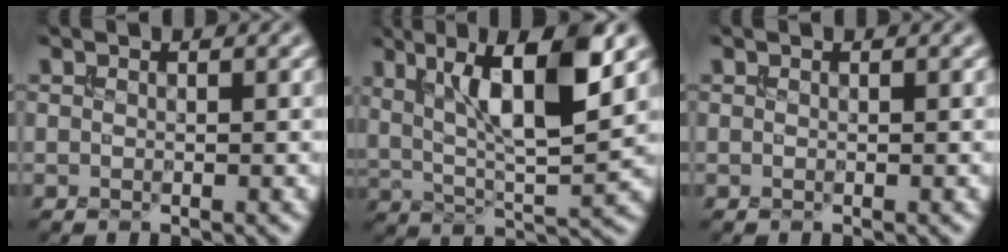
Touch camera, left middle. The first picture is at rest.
{"total": 9.2, "force": [3.3, 2.7, 8.2], "torque": [-0.137, 0.001, 0.058]}
{"total": 0.0}